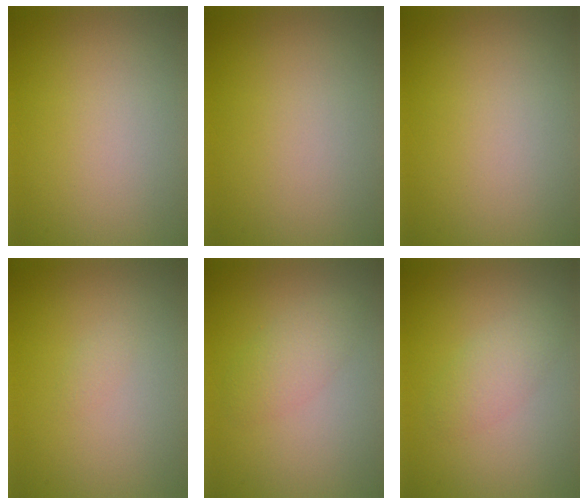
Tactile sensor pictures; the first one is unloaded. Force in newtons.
{"total": 0.0}
{"total": 0.0}
{"total": 0.5, "press": 0.5, "slide": 0.0}
{"total": 2.3, "press": 2.3, "slide": 0.0}
{"total": 2.1, "press": 2.1, "slide": 0.0}